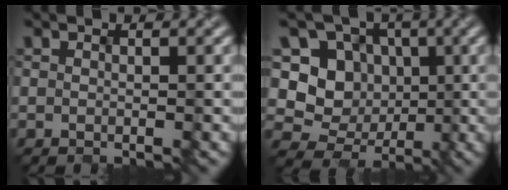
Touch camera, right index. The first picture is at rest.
{"total": 7.0, "force": [0.3, 6.3, 3.1], "torque": [-0.038, -0.003, -0.016]}